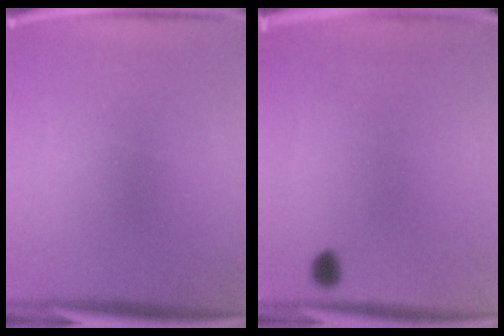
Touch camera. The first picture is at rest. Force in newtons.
{"total": 1.3}